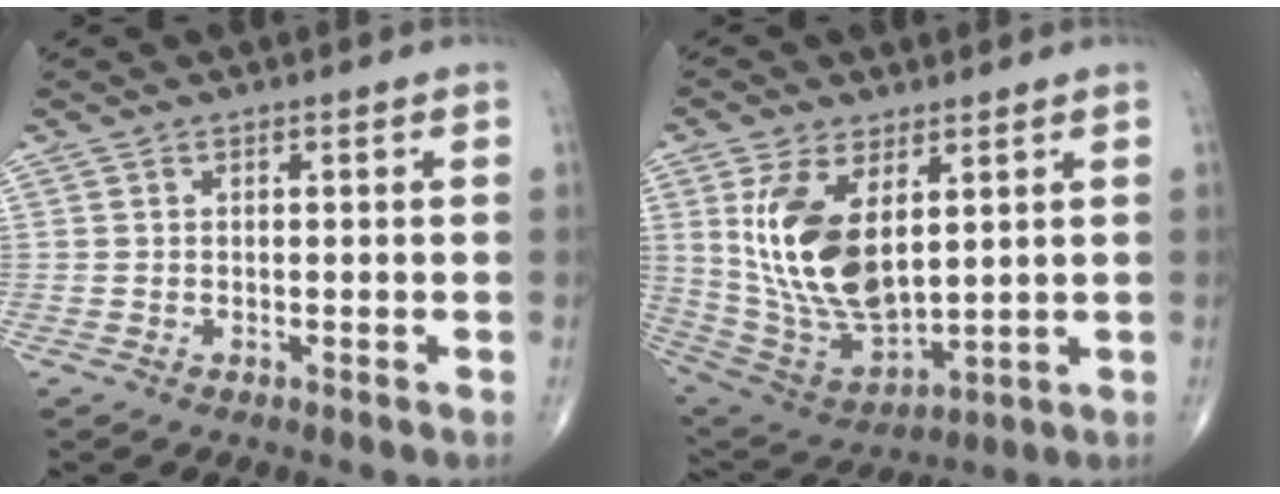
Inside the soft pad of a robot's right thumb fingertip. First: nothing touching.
{"total": 16.7, "force": [4.4, 8.7, 13.6], "torque": [-0.251, -0.023, 0.107]}